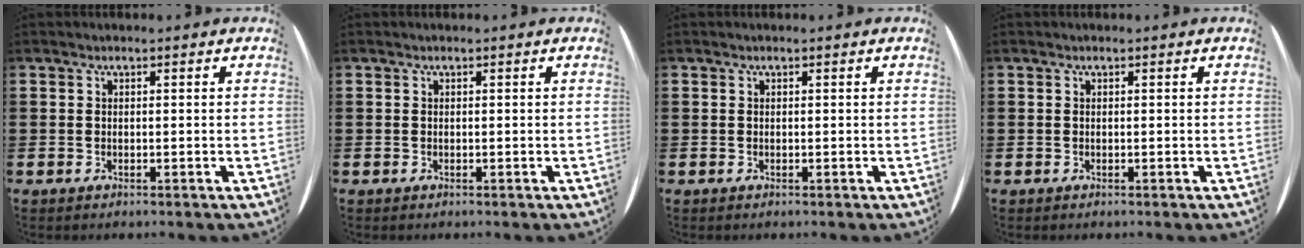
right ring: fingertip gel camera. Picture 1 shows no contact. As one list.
[{"total": 0.0}, {"total": 0.0}, {"total": 0.0}]